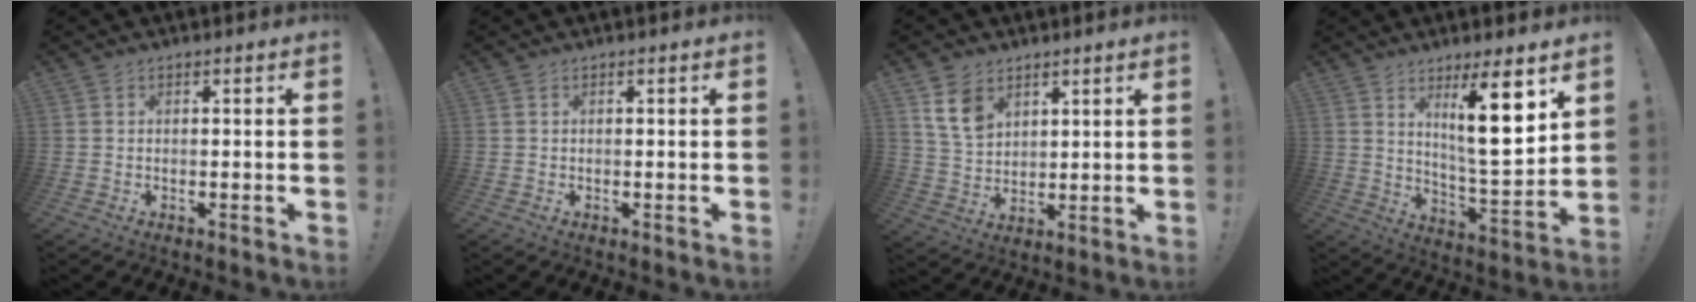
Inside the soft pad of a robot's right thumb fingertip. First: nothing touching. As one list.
[{"total": 0.0}, {"total": 10.3, "force": [5.7, 7.2, 4.6], "torque": [-0.073, -0.025, 0.114]}, {"total": 15.1, "force": [7.4, 2.7, 12.9], "torque": [-0.196, -0.045, 0.109]}]